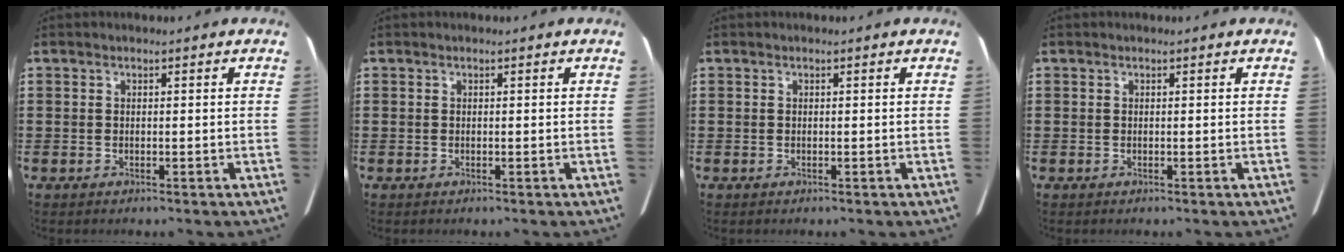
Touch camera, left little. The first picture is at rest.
{"total": 0.0}
{"total": 0.0}
{"total": 0.0}